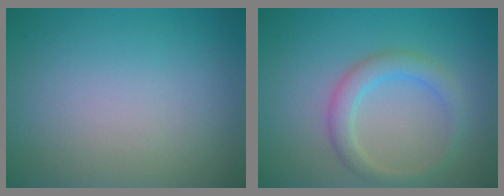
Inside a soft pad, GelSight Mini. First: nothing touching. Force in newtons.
{"total": 2.8, "press": 2.8, "slide": 0.1}